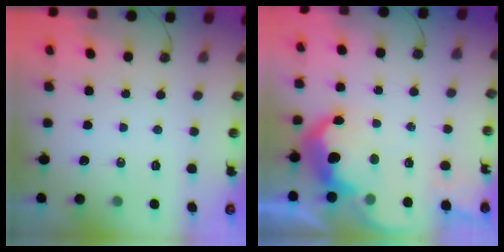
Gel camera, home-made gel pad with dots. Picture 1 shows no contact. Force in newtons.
{"total": 14.9, "press": 14.8, "slide": 1.0}